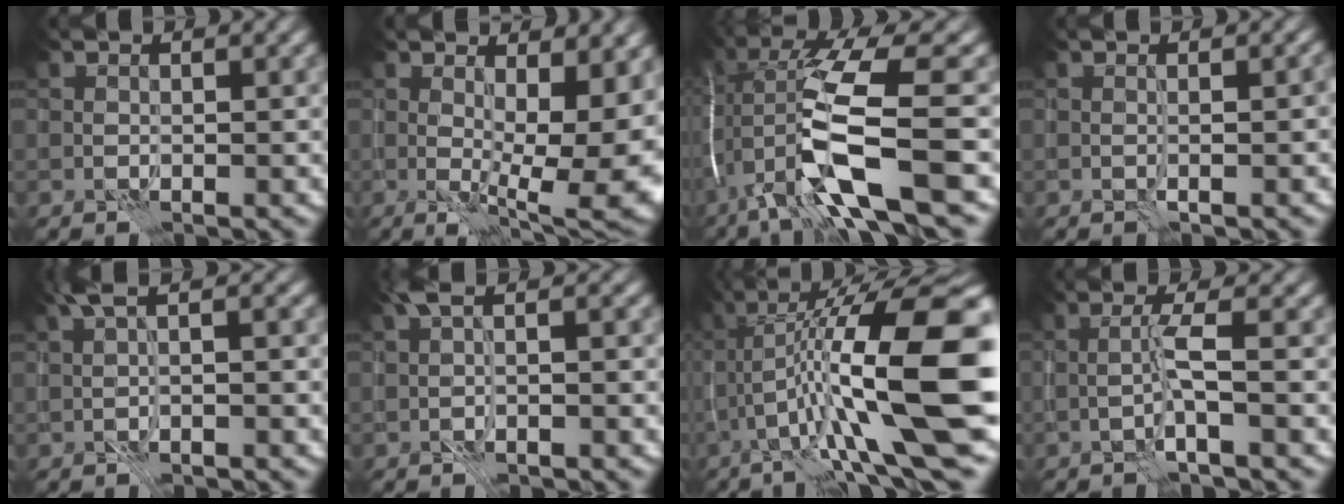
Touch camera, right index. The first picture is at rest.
{"total": 10.4, "force": [0.3, 4.2, 9.5], "torque": [-0.116, -0.013, 0.014]}
{"total": 12.4, "force": [-3.8, 2.7, 11.5], "torque": [-0.232, -0.001, -0.061]}
{"total": 1.3, "force": [-0.4, 0.0, 1.2], "torque": [-0.017, 0.002, -0.008]}
{"total": 2.3, "force": [0.2, 0.3, 2.3], "torque": [-0.045, 0.007, -0.001]}
{"total": 1.9, "force": [-0.3, 0.3, 1.9], "torque": [-0.037, 0.005, -0.009]}
{"total": 16.8, "force": [-1.0, 4.1, 16.3], "torque": [-0.271, 0.027, -0.012]}
{"total": 2.1, "force": [-0.6, -0.4, 2.0], "torque": [-0.043, 0.008, -0.016]}